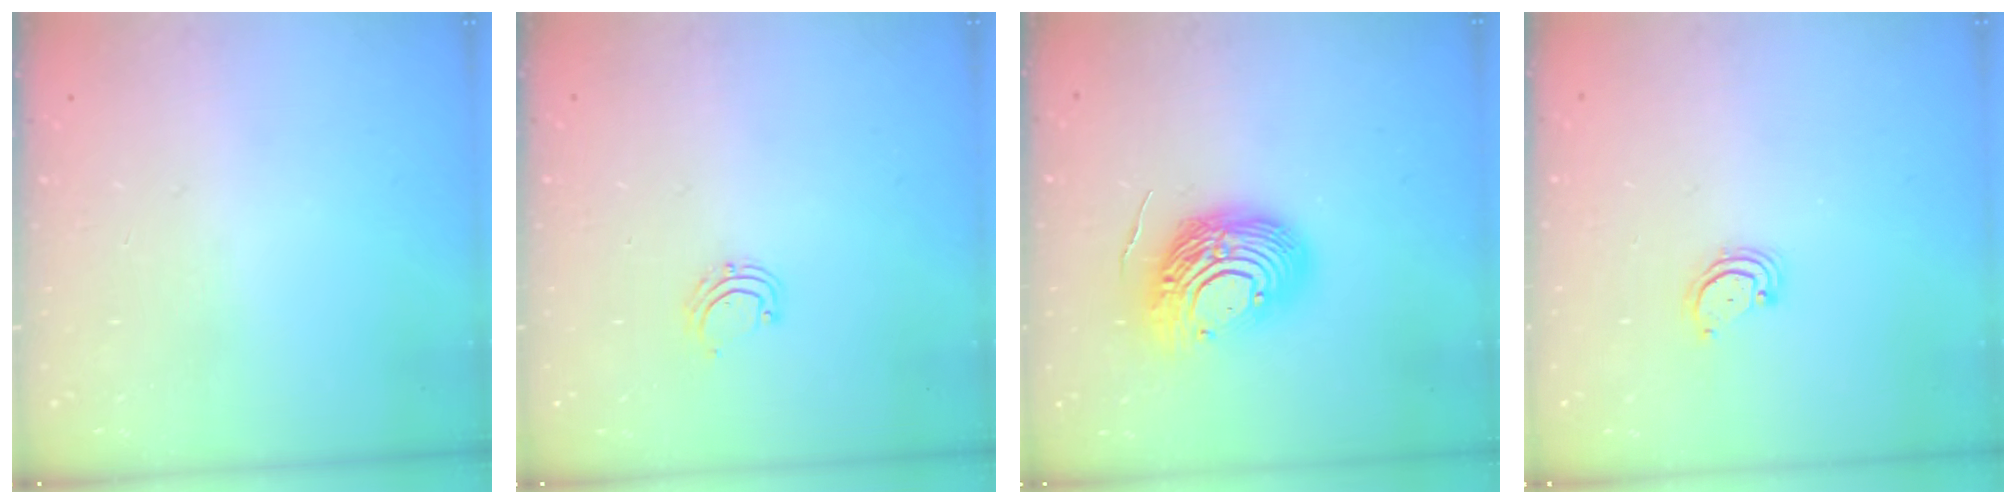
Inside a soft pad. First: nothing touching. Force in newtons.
{"total": 4.6, "press": 4.5, "slide": 0.5}
{"total": 14.6, "press": 14.6, "slide": 1.4}
{"total": 2.5, "press": 2.5, "slide": 0.3}